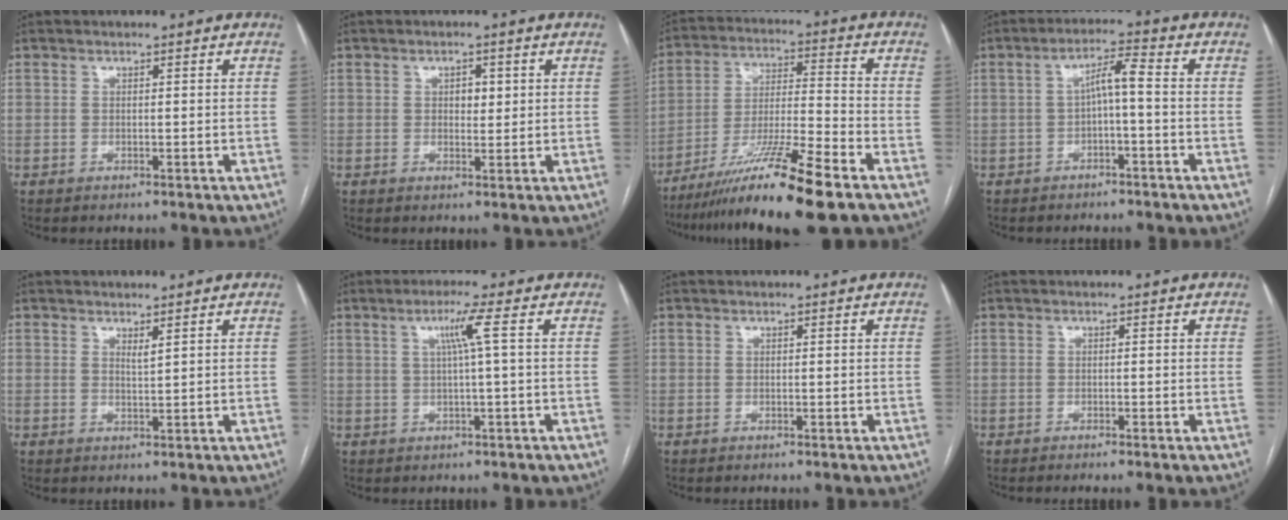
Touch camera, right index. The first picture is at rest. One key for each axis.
{"total": 2.3, "fx": 0.6, "fy": 1.4, "fz": 1.7, "tx": -0.020, "ty": 0.002, "tz": 0.008}
{"total": 16.0, "fx": -11.2, "fy": -0.9, "fz": 11.4, "tx": -0.214, "ty": -0.029, "tz": -0.197}
{"total": 4.4, "fx": -0.6, "fy": 0.6, "fz": 4.3, "tx": -0.073, "ty": 0.021, "tz": -0.008}
{"total": 1.0, "fx": 0.8, "fy": 0.1, "fz": 0.7, "tx": -0.012, "ty": -0.007, "tz": 0.015}
{"total": 3.9, "fx": 1.0, "fy": -1.1, "fz": 3.7, "tx": -0.072, "ty": 0.005, "tz": 0.020}
{"total": 0.0}
{"total": 1.1, "fx": -0.8, "fy": -0.2, "fz": 0.6, "tx": -0.010, "ty": 0.002, "tz": -0.013}